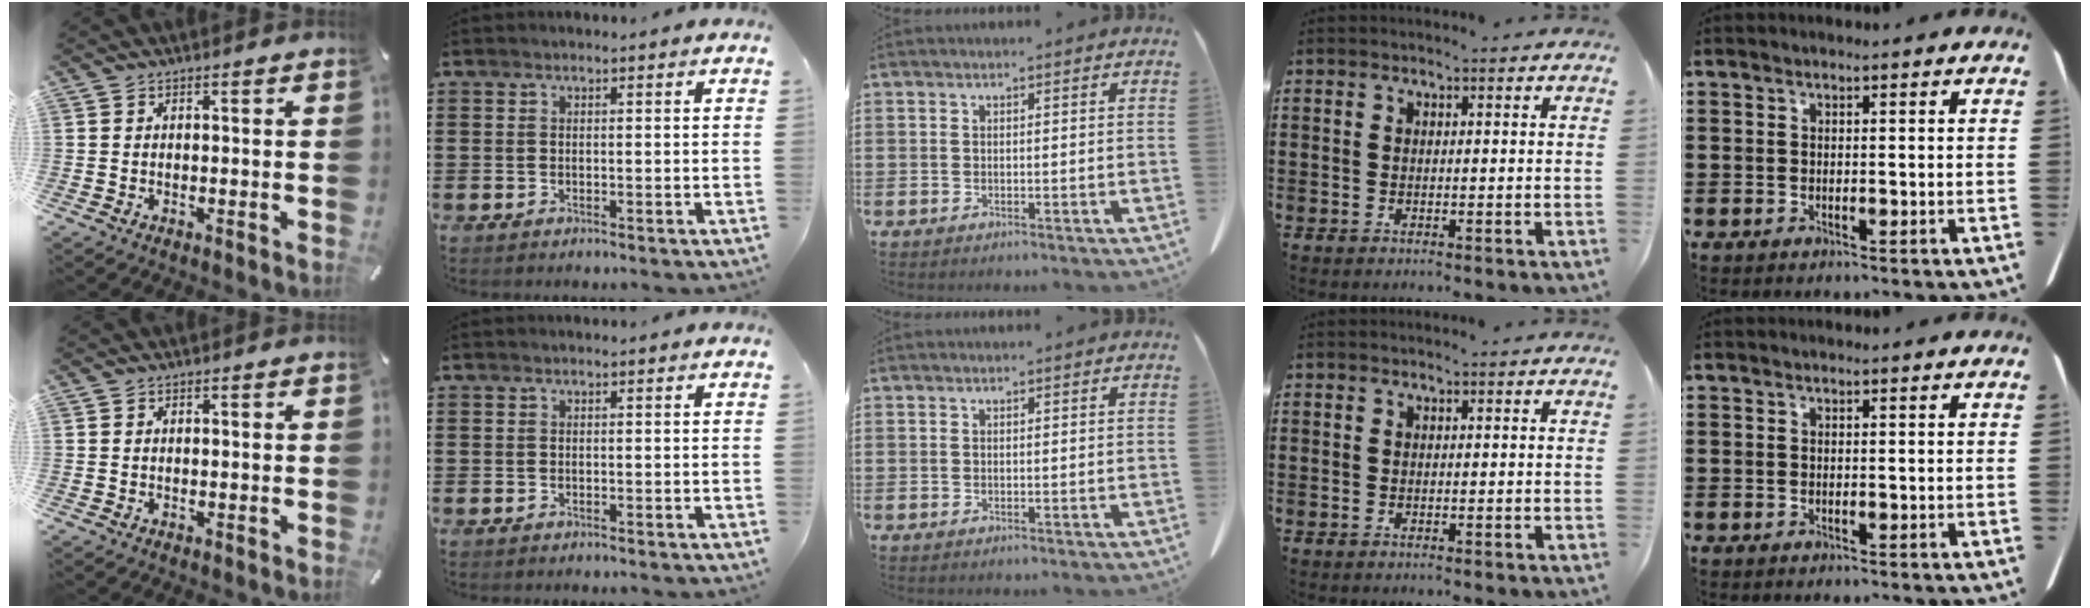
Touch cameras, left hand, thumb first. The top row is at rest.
{}